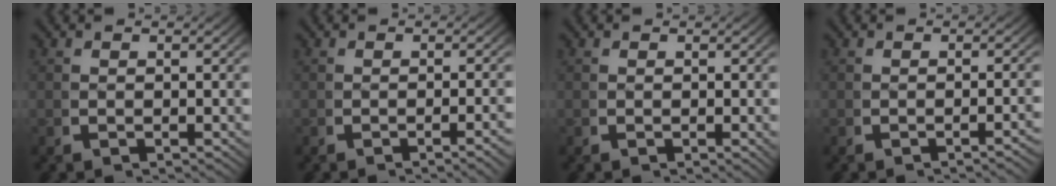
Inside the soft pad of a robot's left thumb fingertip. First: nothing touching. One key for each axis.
{"total": 2.0, "fx": -1.0, "fy": 0.0, "fz": 1.7, "tx": -0.026, "ty": 0.008, "tz": -0.019}
{"total": 0.5, "fx": 0.1, "fy": 0.1, "fz": 0.5, "tx": -0.011, "ty": 0.001, "tz": 0.002}
{"total": 1.6, "fx": -0.9, "fy": -0.1, "fz": 1.3, "tx": -0.017, "ty": 0.010, "tz": -0.018}